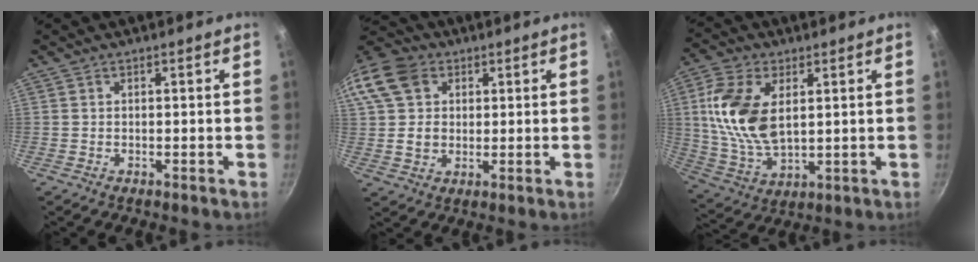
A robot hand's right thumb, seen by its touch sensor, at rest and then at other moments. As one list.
[{"total": 16.1, "force": [5.1, 12.8, 8.3], "torque": [-0.172, 0.018, 0.084]}, {"total": 15.2, "force": [3.3, 8.6, 12.1], "torque": [-0.229, -0.012, 0.071]}]